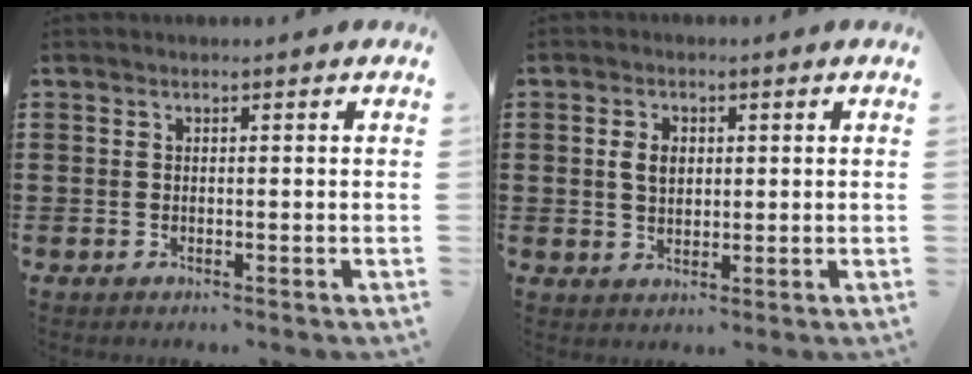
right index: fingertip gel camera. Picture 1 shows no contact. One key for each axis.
{"total": 3.2, "fx": 0.5, "fy": 2.2, "fz": 2.4, "tx": -0.051, "ty": 0.011, "tz": 0.008}